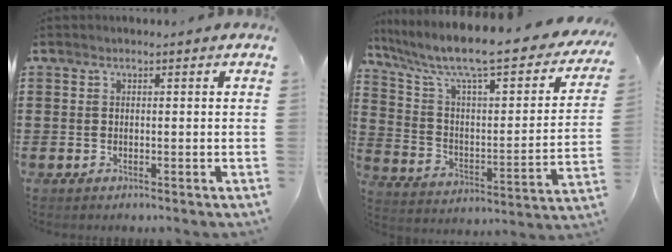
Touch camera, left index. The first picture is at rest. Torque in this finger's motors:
{"motor_torque": [2.14, 0.00, 1.05, 0.21]}